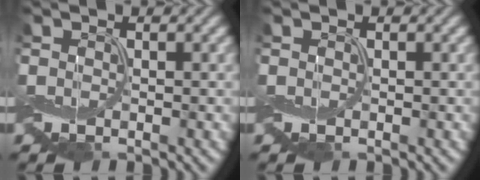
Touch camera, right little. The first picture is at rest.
{"total": 0.0}